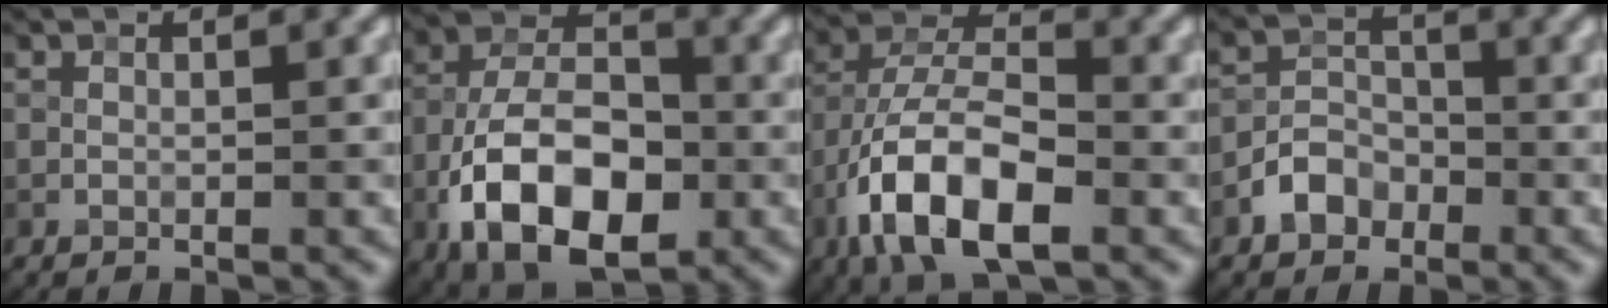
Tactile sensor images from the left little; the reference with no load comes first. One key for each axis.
{"total": 11.4, "fx": -4.7, "fy": 6.1, "fz": 8.5, "tx": -0.158, "ty": 0.005, "tz": -0.089}
{"total": 10.2, "fx": -4.3, "fy": 4.6, "fz": 8.0, "tx": -0.153, "ty": 0.006, "tz": -0.083}
{"total": 3.1, "fx": -1.8, "fy": 2.2, "fz": 1.3, "tx": -0.016, "ty": 0.010, "tz": -0.036}